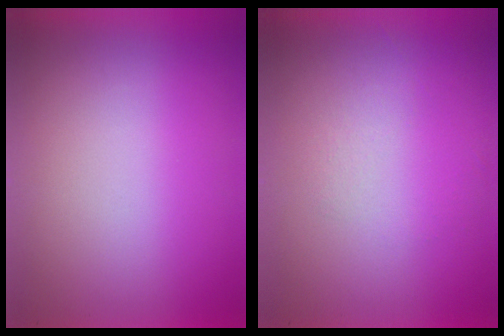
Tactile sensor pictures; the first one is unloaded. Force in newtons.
{"total": 1.2}